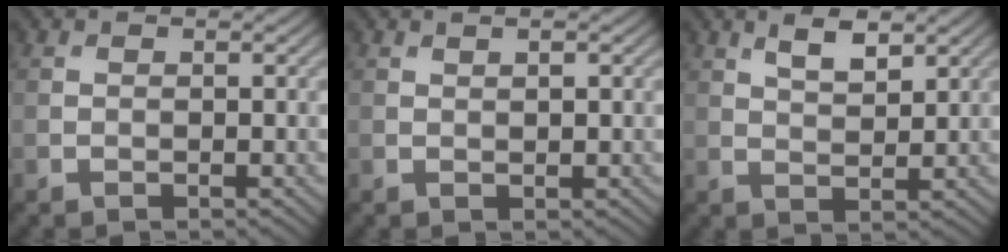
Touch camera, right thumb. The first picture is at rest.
{"total": 1.0, "force": [0.6, 0.1, 0.8], "torque": [-0.015, 0.004, 0.011]}
{"total": 3.9, "force": [2.5, 1.4, 2.7], "torque": [-0.059, 0.000, 0.048]}